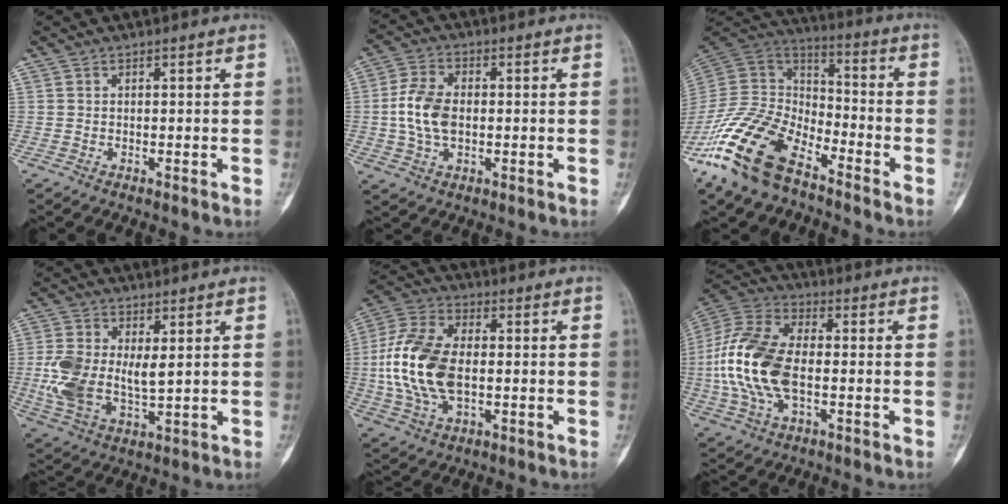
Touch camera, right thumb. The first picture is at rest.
{"total": 8.8, "force": [-0.3, 5.5, 6.9], "torque": [-0.139, 0.010, -0.009]}
{"total": 18.9, "force": [-12.1, 9.4, 11.1], "torque": [-0.208, 0.065, -0.237]}
{"total": 11.6, "force": [0.9, 6.5, 9.6], "torque": [-0.196, -0.009, 0.027]}
{"total": 16.9, "force": [-0.7, 9.8, 13.7], "torque": [-0.287, 0.012, -0.013]}
{"total": 18.1, "force": [-1.8, 10.0, 14.9], "torque": [-0.323, 0.018, -0.035]}